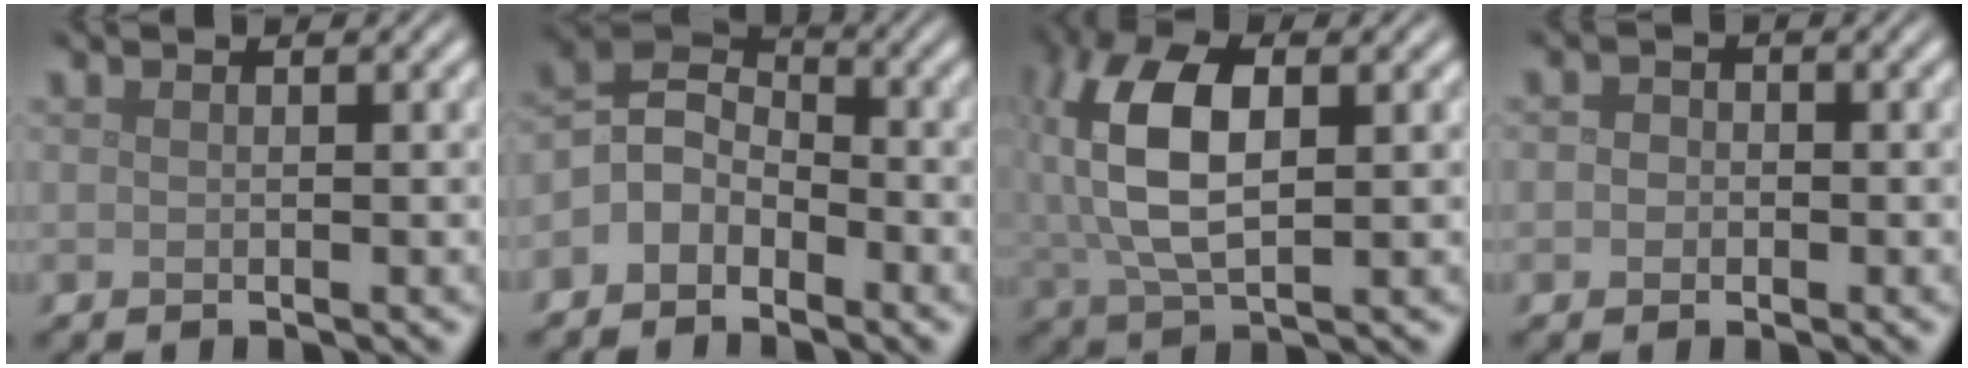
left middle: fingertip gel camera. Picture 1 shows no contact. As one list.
[{"total": 3.6, "force": [-1.9, 2.6, 1.5], "torque": [-0.028, 0.008, -0.050]}, {"total": 9.4, "force": [1.4, 4.9, 7.8], "torque": [-0.181, 0.010, 0.023]}, {"total": 1.4, "force": [-0.1, 1.3, 0.5], "torque": [0.002, 0.000, -0.012]}]